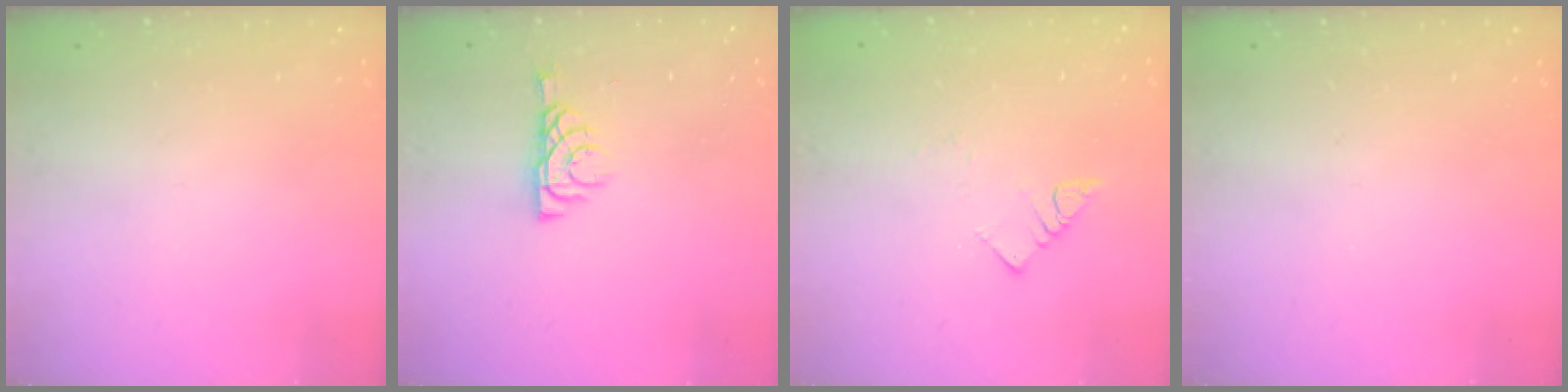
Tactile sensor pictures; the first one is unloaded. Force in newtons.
{"total": 6.0, "press": 6.0, "slide": 0.7}
{"total": 4.0, "press": 4.0, "slide": 0.4}
{"total": 0.0}